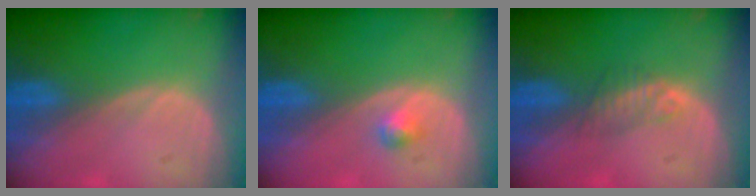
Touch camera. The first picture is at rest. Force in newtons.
{"total": 1.5, "press": 1.5, "slide": 0.3}
{"total": 2.3, "press": 2.1, "slide": 0.8}